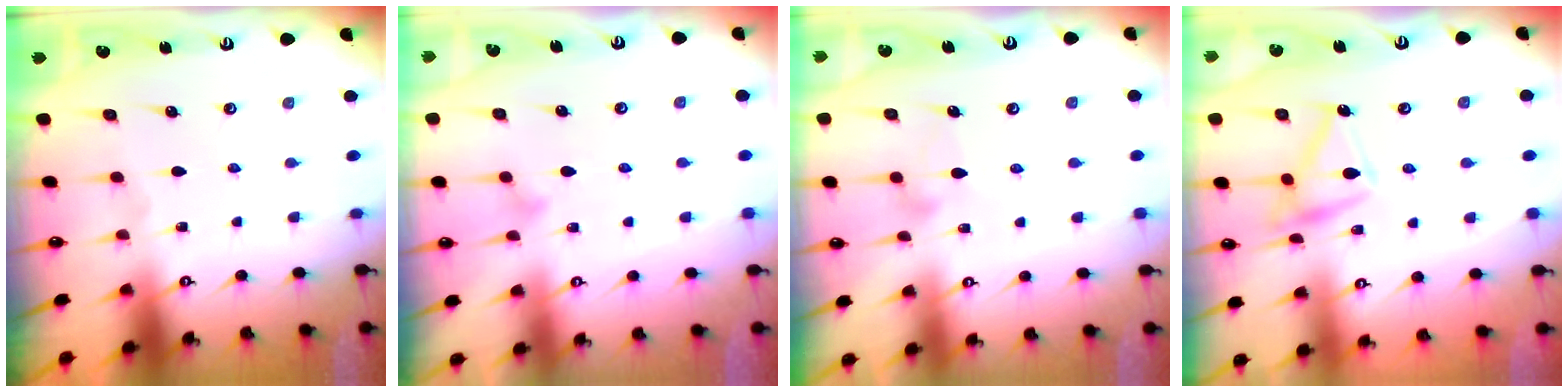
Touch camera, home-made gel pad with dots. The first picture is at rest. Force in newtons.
{"total": 7.1, "press": 7.1, "slide": 0.3}
{"total": 9.4, "press": 9.3, "slide": 0.5}
{"total": 12.9, "press": 12.9, "slide": 0.3}